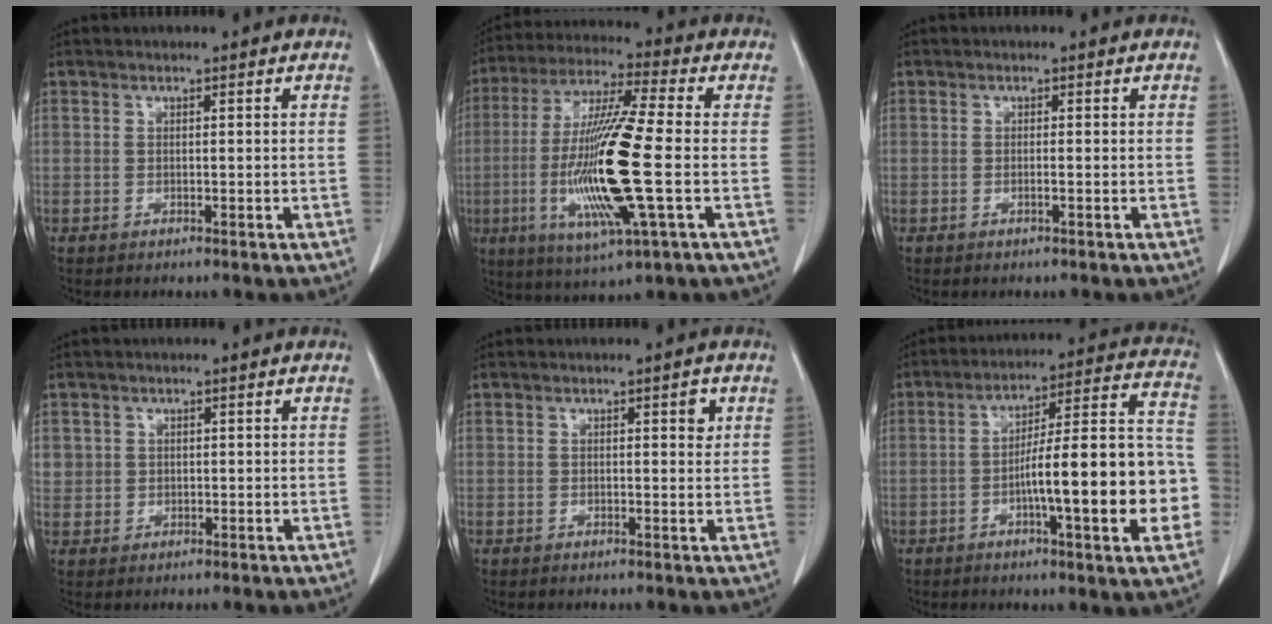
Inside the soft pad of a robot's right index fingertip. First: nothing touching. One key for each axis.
{"total": 18.0, "fx": -3.1, "fy": 0.9, "fz": 17.7, "tx": -0.363, "ty": -0.015, "tz": -0.060}
{"total": 0.6, "fx": -0.3, "fy": -0.1, "fz": 0.5, "tx": -0.008, "ty": 0.001, "tz": -0.005}
{"total": 2.3, "fx": 0.7, "fy": 2.2, "fz": 0.2, "tx": 0.011, "ty": 0.006, "tz": 0.013}
{"total": 1.8, "fx": 0.7, "fy": 0.6, "fz": 1.5, "tx": -0.018, "ty": -0.001, "tz": 0.008}
{"total": 18.5, "fx": -4.5, "fy": 2.2, "fz": 17.8, "tx": -0.224, "ty": 0.028, "tz": -0.062}